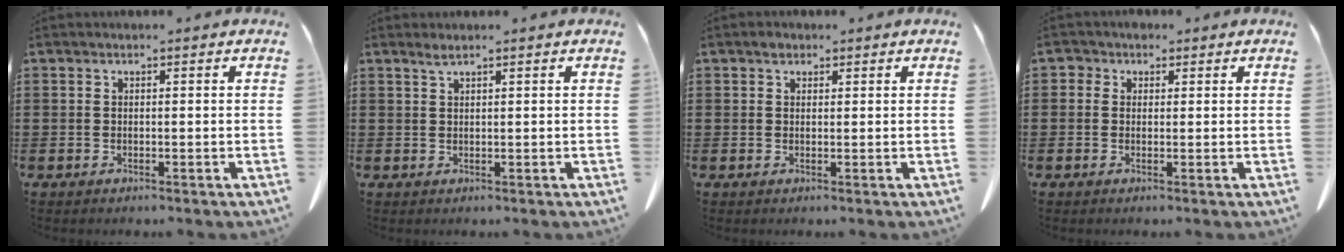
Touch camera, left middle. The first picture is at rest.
{"total": 1.2, "force": [0.9, 0.1, 0.8], "torque": [-0.017, 0.000, 0.017]}
{"total": 1.2, "force": [0.8, 0.8, 0.4], "torque": [-0.003, 0.001, 0.013]}
{"total": 1.4, "force": [0.5, 1.3, 0.3], "torque": [-0.011, 0.007, 0.009]}